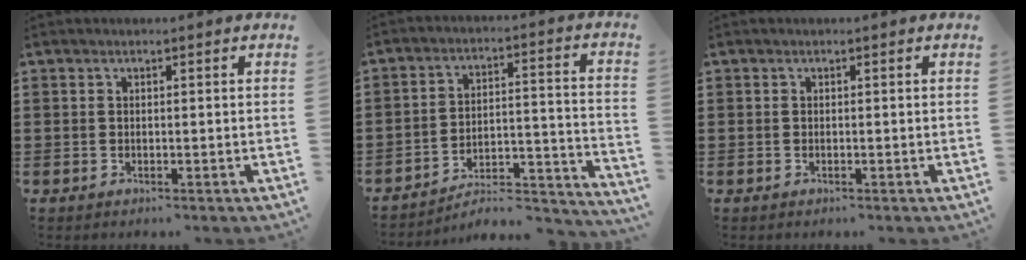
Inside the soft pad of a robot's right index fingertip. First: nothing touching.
{"total": 5.3, "force": [-4.9, 1.2, 1.7], "torque": [-0.026, 0.002, -0.099]}
{"total": 0.0}